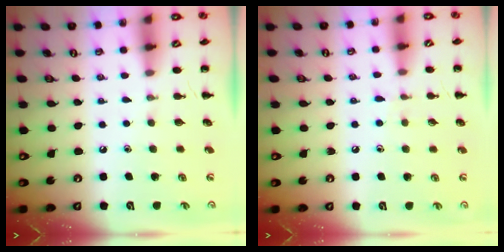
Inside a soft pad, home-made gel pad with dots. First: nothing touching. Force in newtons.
{"total": 5.4, "press": 4.9, "slide": 2.1}